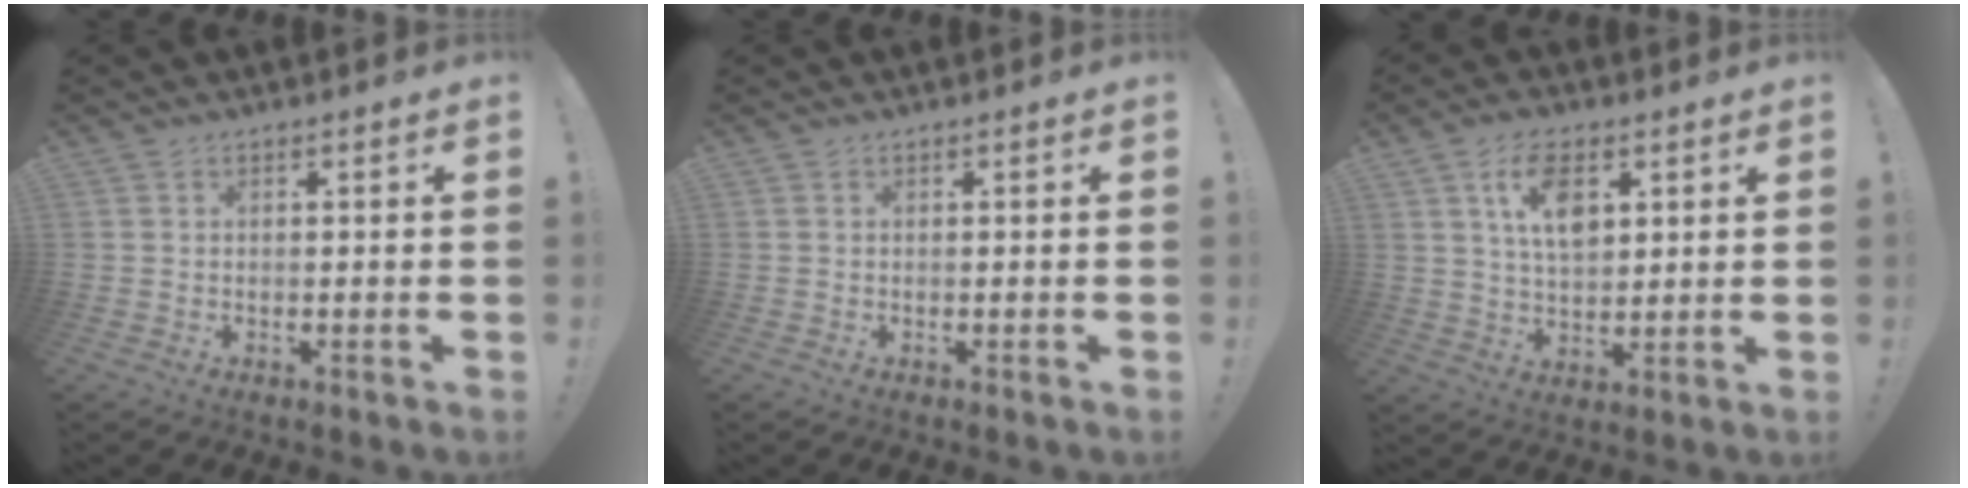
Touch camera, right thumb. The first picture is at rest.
{"total": 0.0}
{"total": 11.2, "force": [4.6, 6.4, 7.9], "torque": [-0.132, 0.002, 0.085]}